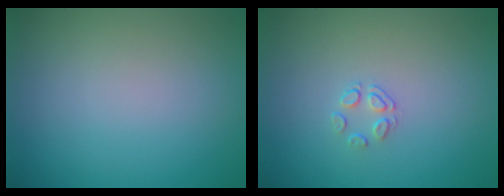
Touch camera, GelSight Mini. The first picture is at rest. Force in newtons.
{"total": 1.4, "press": 0.6, "slide": 1.2}